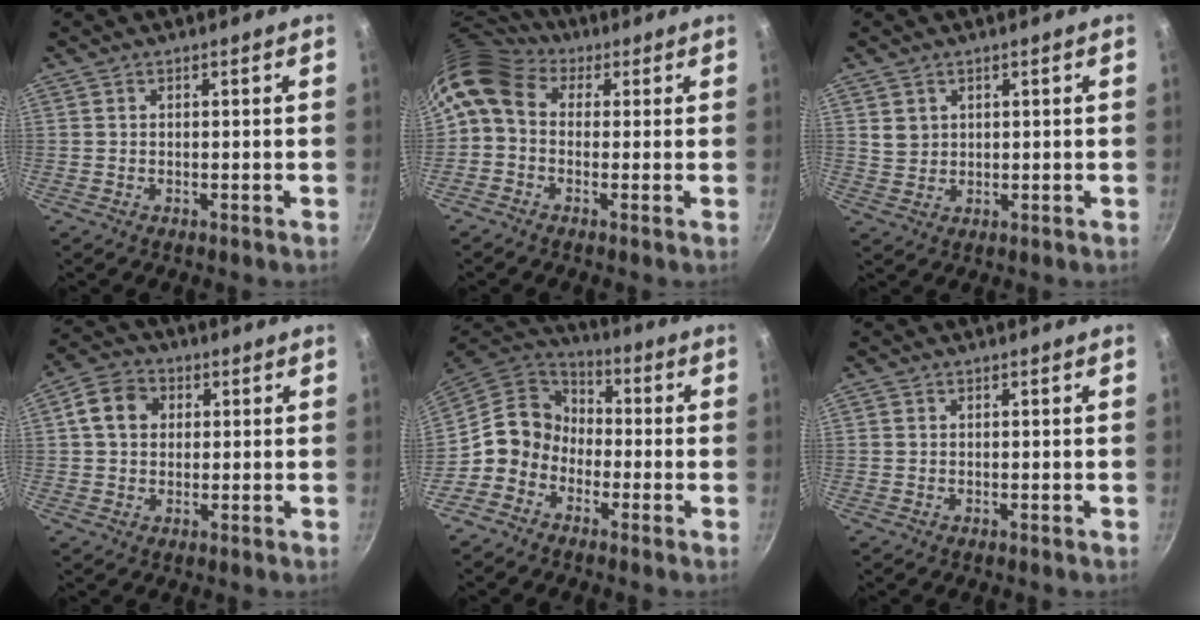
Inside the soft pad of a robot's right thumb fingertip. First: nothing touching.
{"total": 10.5, "force": [1.9, 8.0, 6.5], "torque": [-0.128, 0.029, 0.014]}
{"total": 3.0, "force": [1.2, 2.5, 1.2], "torque": [-0.008, 0.003, 0.029]}
{"total": 7.5, "force": [1.6, 6.1, 4.1], "torque": [-0.053, 0.012, 0.016]}
{"total": 10.2, "force": [-3.1, 8.8, 4.2], "torque": [-0.032, 0.047, -0.082]}
{"total": 0.5, "force": [0.1, 0.5, 0.2], "torque": [-0.003, 0.002, 0.000]}